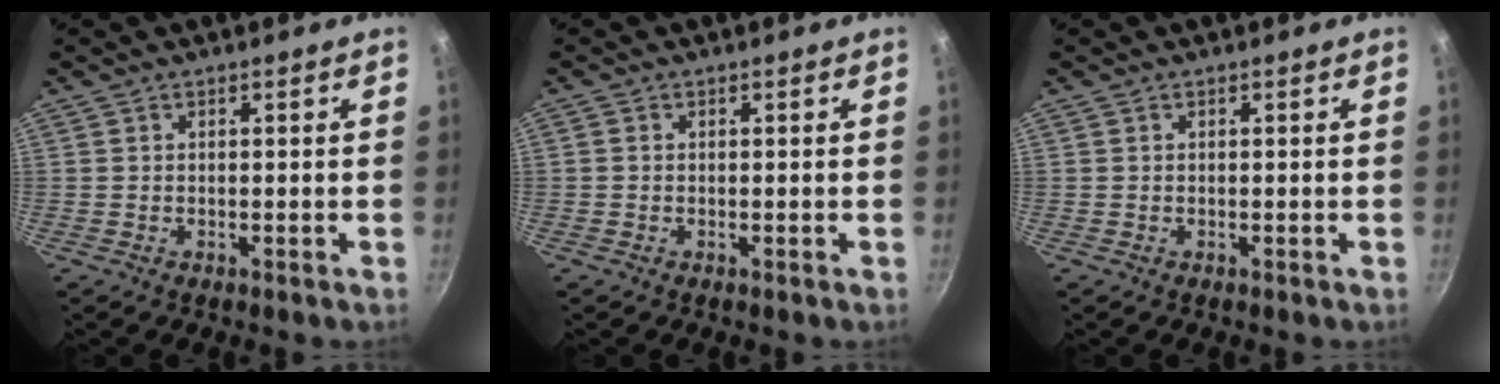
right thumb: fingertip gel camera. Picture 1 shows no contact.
{"total": 0.5, "force": [-0.1, 0.5, 0.2], "torque": [-0.001, 0.002, -0.004]}
{"total": 0.0}